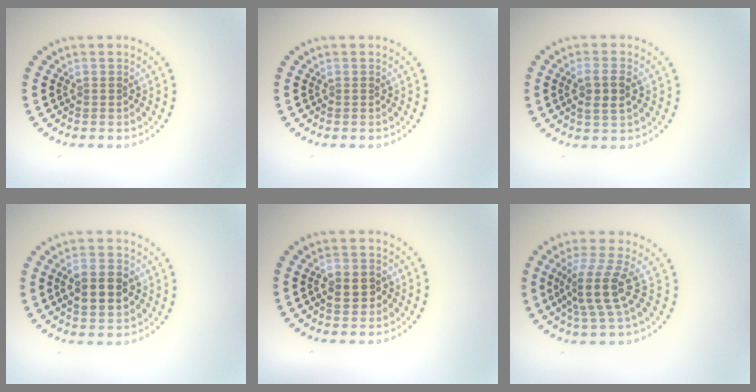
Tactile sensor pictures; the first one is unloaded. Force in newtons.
{"total": 0.0}
{"total": 2.4, "press": 2.3, "slide": 0.8}
{"total": 3.9, "press": 3.9, "slide": 0.2}
{"total": 2.6, "press": 2.5, "slide": 0.5}
{"total": 3.9, "press": 2.8, "slide": 2.7}